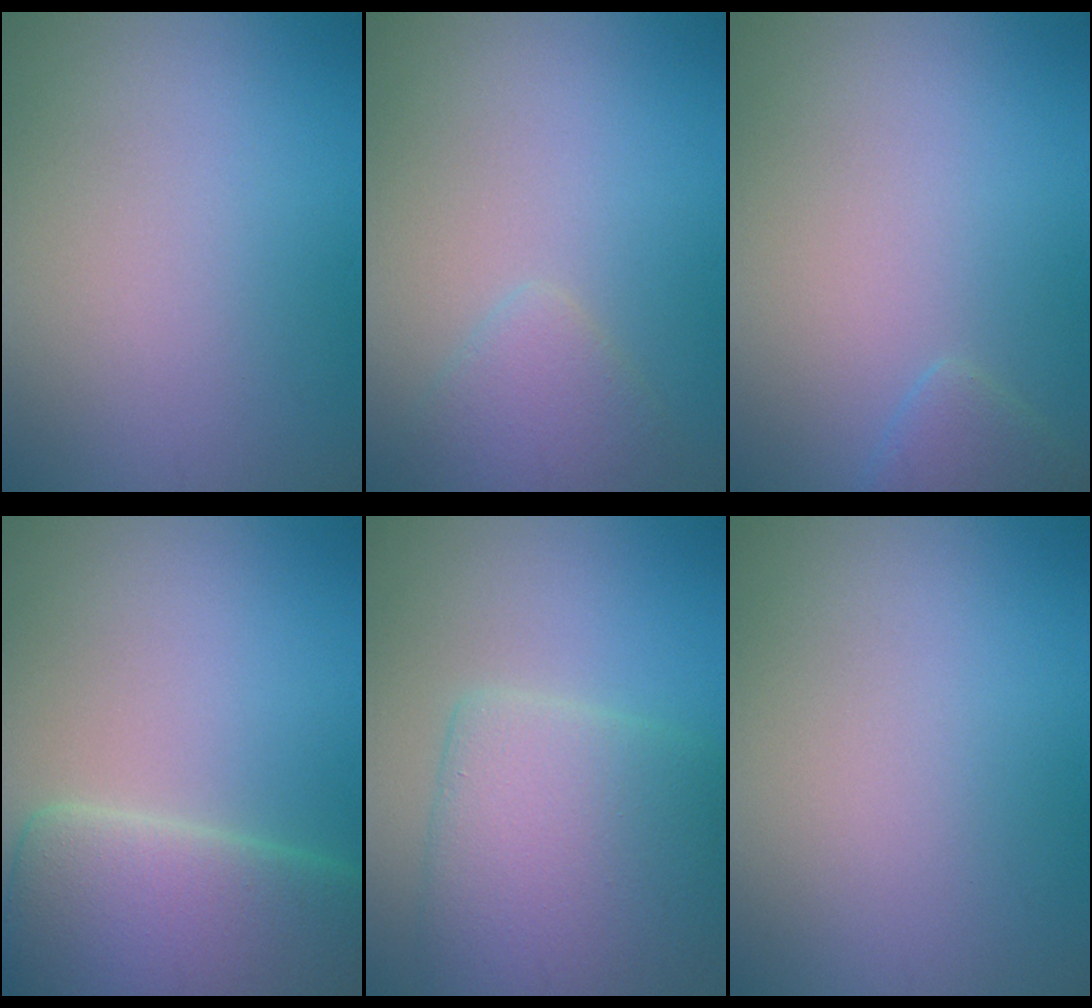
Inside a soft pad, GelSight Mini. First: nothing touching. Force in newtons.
{"total": 2.3, "press": 2.3, "slide": 0.1}
{"total": 1.7, "press": 1.7, "slide": 0.2}
{"total": 10.1, "press": 10.1, "slide": 0.5}
{"total": 7.7, "press": 7.7, "slide": 0.4}
{"total": 0.0}